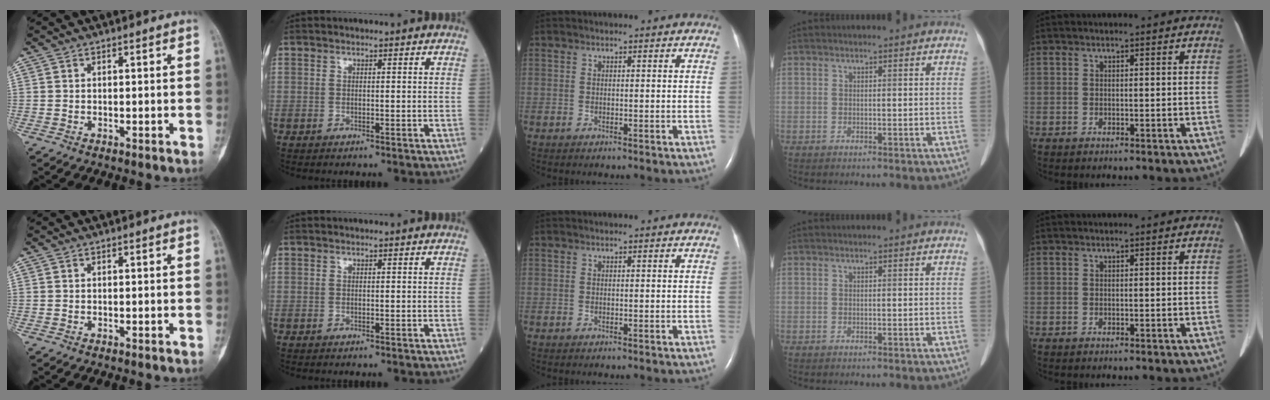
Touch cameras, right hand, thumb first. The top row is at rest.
{}